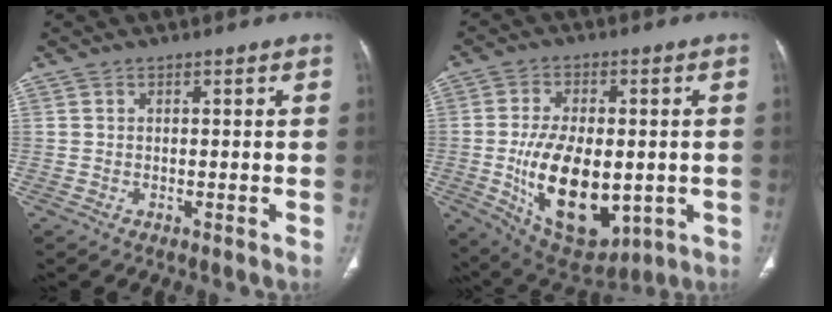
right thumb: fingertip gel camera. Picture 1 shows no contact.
{"total": 19.0, "force": [-2.9, 10.9, 15.3], "torque": [-0.236, -0.009, -0.019]}